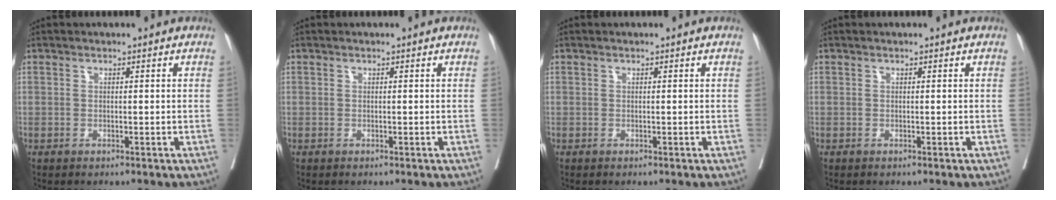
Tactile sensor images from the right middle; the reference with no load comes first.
{"total": 0.0}
{"total": 0.0}
{"total": 0.0}